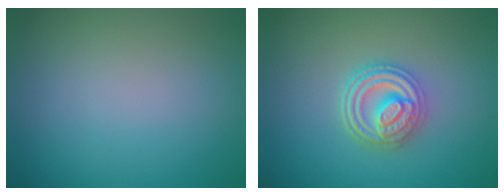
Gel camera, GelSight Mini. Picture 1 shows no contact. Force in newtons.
{"total": 4.7, "press": 3.7, "slide": 2.9}